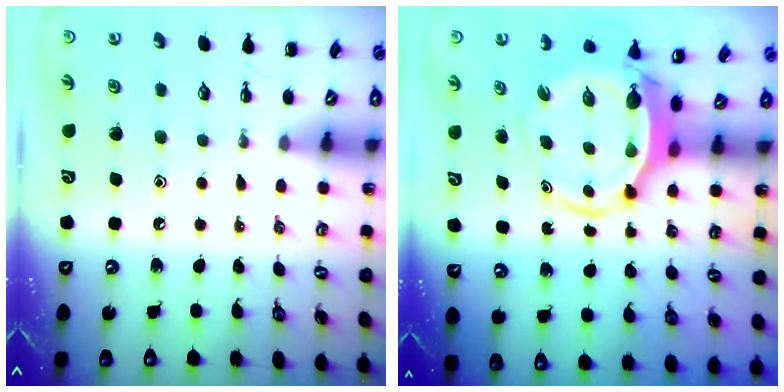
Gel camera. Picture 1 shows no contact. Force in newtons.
{"total": 6.2, "press": 6.0, "slide": 1.6}